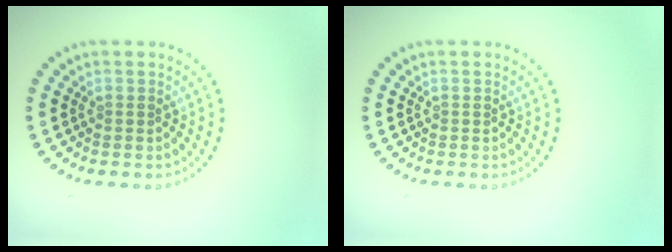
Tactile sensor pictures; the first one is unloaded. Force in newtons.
{"total": 0.0}